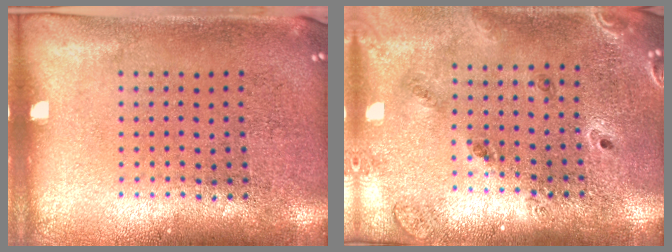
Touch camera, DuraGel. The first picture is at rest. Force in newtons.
{"total": 1.4, "press": 1.3, "slide": 0.3}